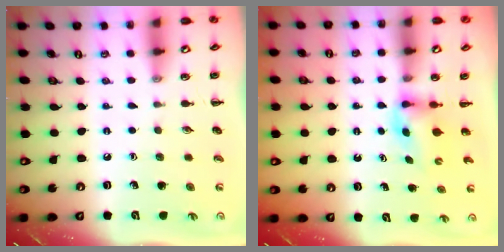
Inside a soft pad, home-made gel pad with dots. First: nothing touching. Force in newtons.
{"total": 2.9, "press": 2.7, "slide": 1.0}